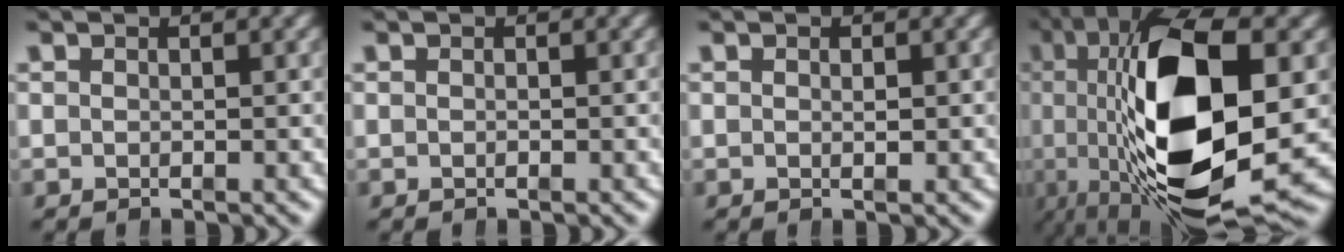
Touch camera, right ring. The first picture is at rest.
{"total": 0.0}
{"total": 0.6, "force": [0.1, 0.3, 0.5], "torque": [-0.010, -0.005, 0.003]}
{"total": 20.7, "force": [1.0, 9.4, 18.4], "torque": [-0.319, -0.018, 0.029]}